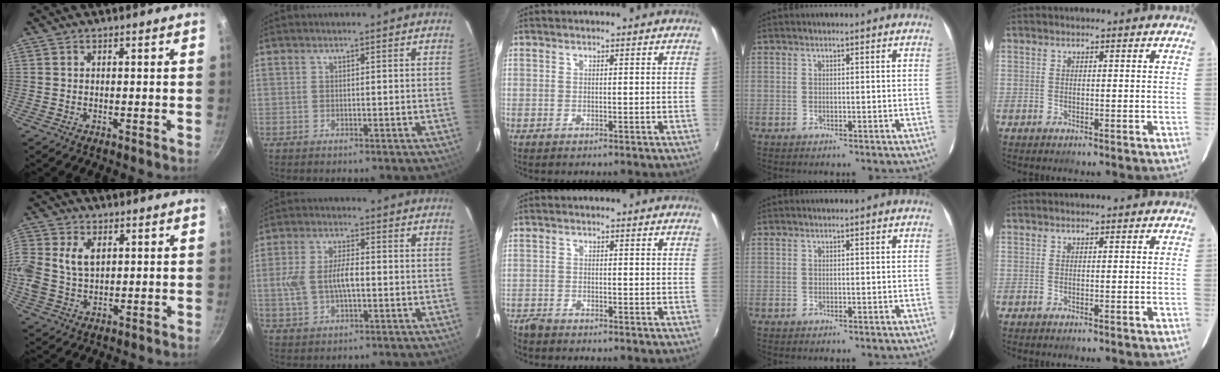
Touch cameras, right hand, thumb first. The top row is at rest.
{"thumb": {"total": 9.7, "force": [2.1, 6.9, 6.5], "torque": [-0.135, 0.002, 0.037]}, "index": {"total": 8.2, "force": [-0.8, 3.9, 7.1], "torque": [-0.149, 0.006, -0.011]}, "middle": {"total": 2.4, "force": [-2.3, 0.7, 0.4], "torque": [-0.018, -0.009, -0.048]}}